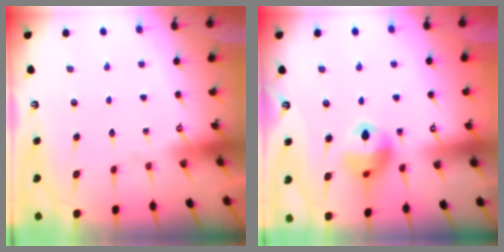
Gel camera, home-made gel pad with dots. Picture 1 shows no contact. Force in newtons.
{"total": 11.7, "press": 11.6, "slide": 1.4}